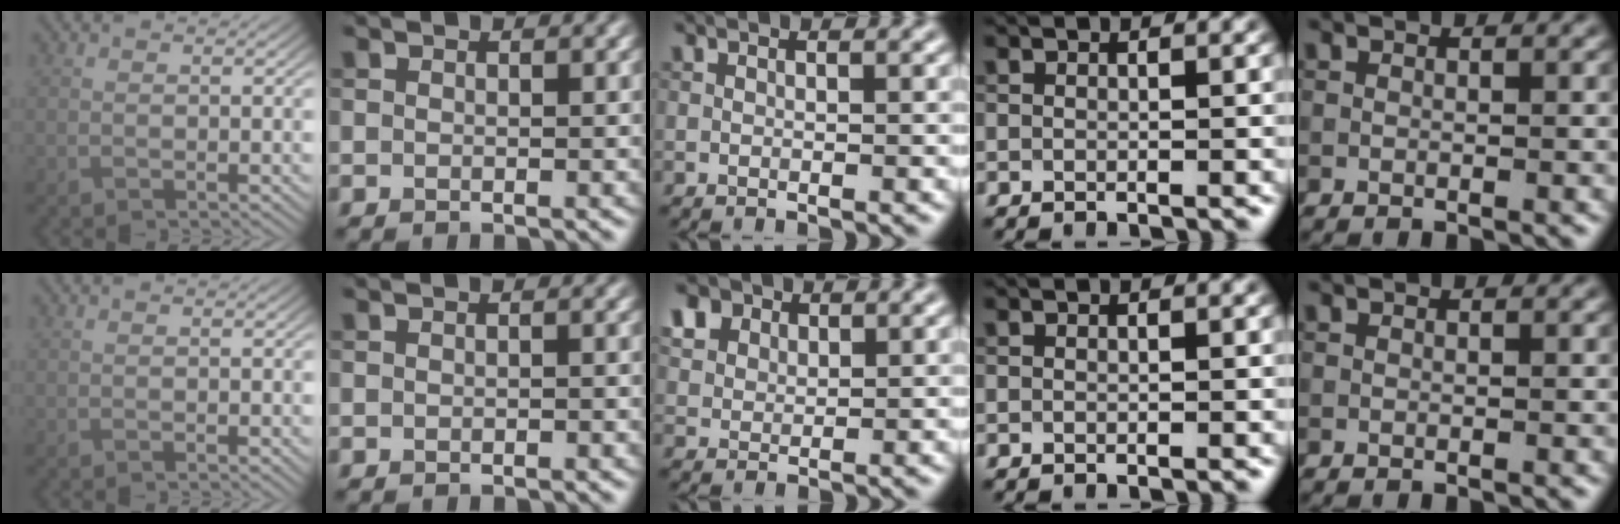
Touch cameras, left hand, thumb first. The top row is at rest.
{"thumb": {"total": 0.6, "force": [0.3, -0.5, -0.2], "torque": [0.004, 0.005, 0.004]}, "index": {"total": 0.6, "force": [-0.5, -0.3, -0.3], "torque": [0.003, 0.001, -0.008]}, "middle": {"total": 4.1, "force": [2.6, 2.7, 1.7], "torque": [-0.054, 0.003, 0.055]}}